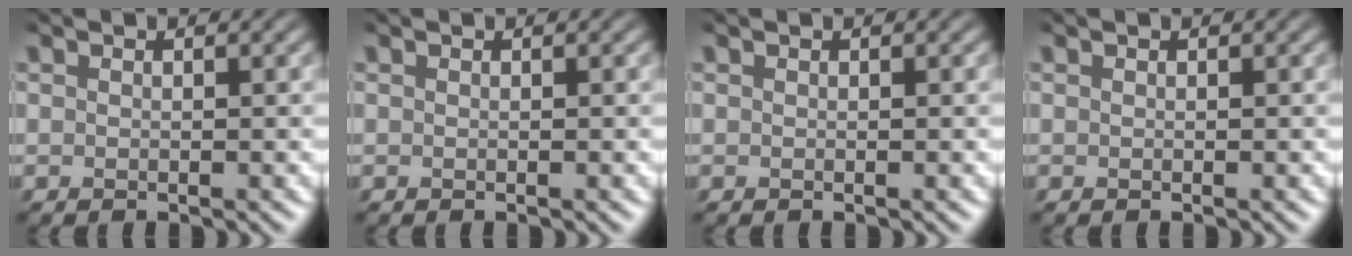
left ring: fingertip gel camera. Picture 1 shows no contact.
{"total": 0.0}
{"total": 0.0}
{"total": 0.0}